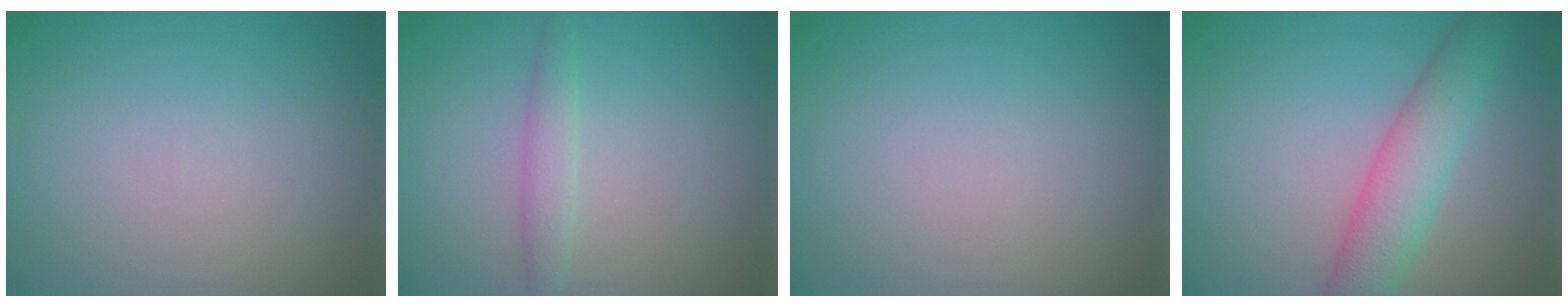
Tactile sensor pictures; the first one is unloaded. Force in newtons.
{"total": 1.7, "press": 1.7, "slide": 0.1}
{"total": 0.0}
{"total": 4.7, "press": 4.7, "slide": 0.2}